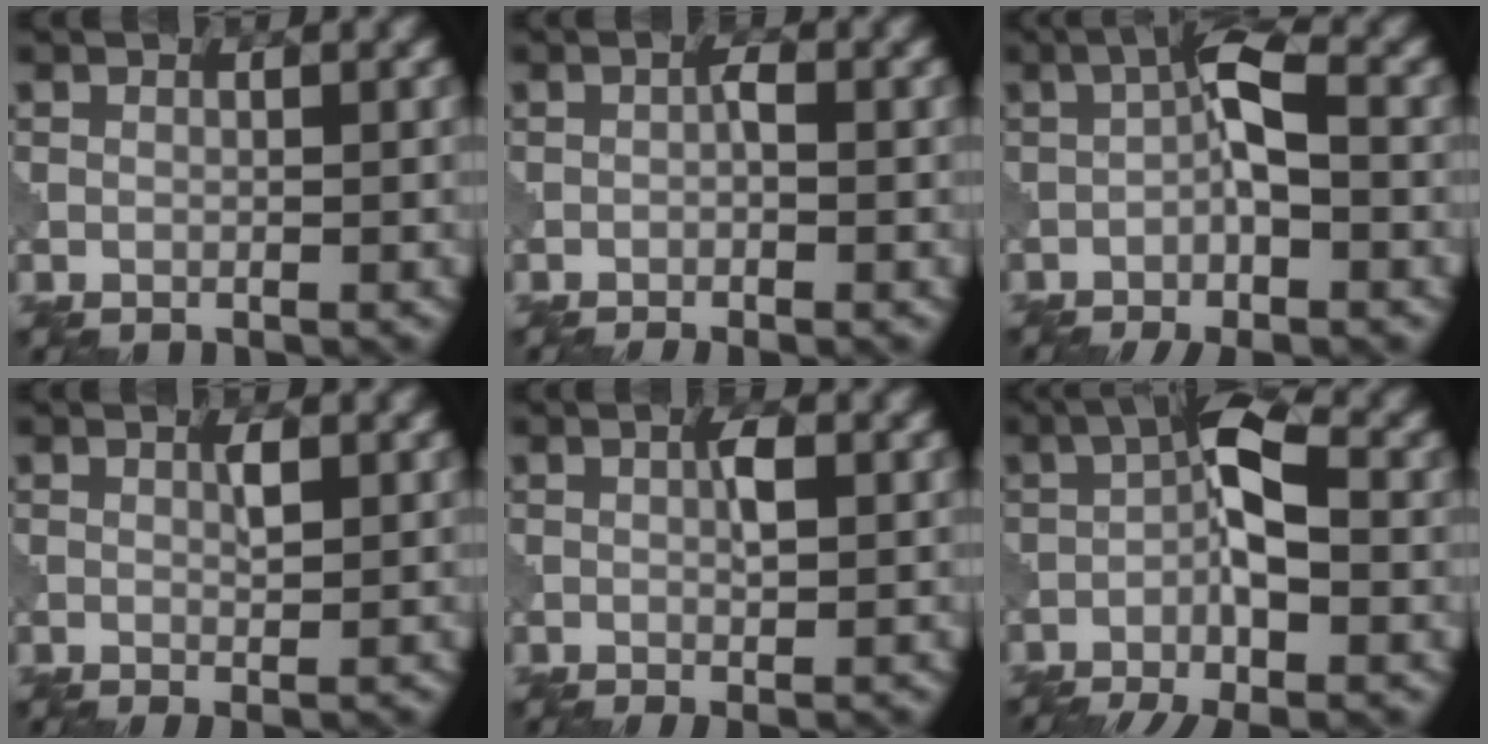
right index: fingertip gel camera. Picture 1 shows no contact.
{"total": 1.7, "force": [-0.7, 0.2, 1.5], "torque": [-0.026, 0.001, -0.016]}
{"total": 6.3, "force": [-1.7, 1.7, 5.8], "torque": [-0.096, 0.011, -0.038]}
{"total": 1.5, "force": [0.3, 0.2, 1.4], "torque": [-0.025, 0.001, 0.002]}
{"total": 2.1, "force": [0.1, 0.3, 2.1], "torque": [-0.035, 0.002, 0.001]}
{"total": 9.2, "force": [-2.9, 3.0, 8.3], "torque": [-0.138, 0.008, -0.059]}